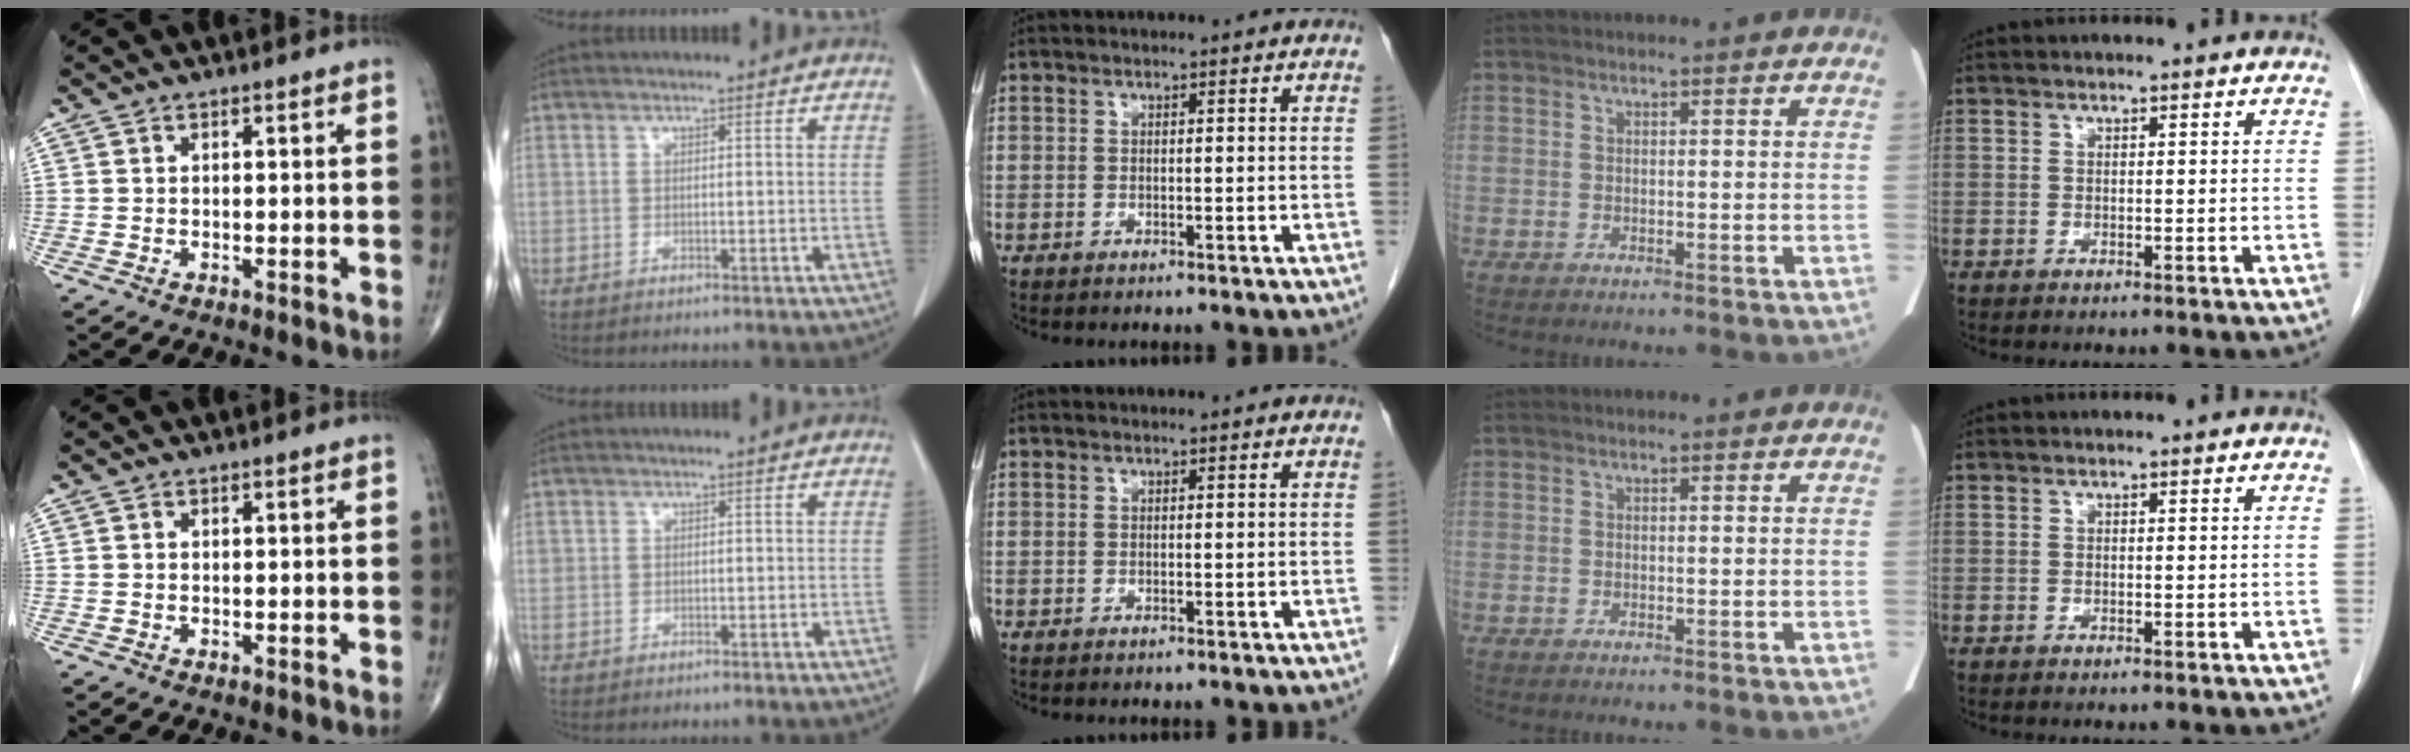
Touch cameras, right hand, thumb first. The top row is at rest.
{"index": {"total": 0.6, "force": [0.2, 0.5, 0.1], "torque": [0.009, 0.003, 0.000]}}